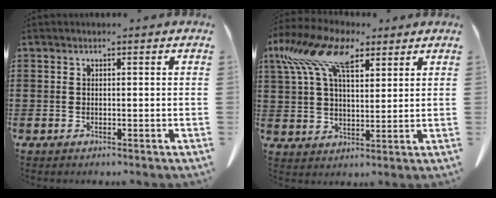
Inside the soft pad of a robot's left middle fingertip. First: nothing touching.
{"total": 12.6, "force": [7.6, 5.4, 8.5], "torque": [-0.191, -0.003, 0.141]}